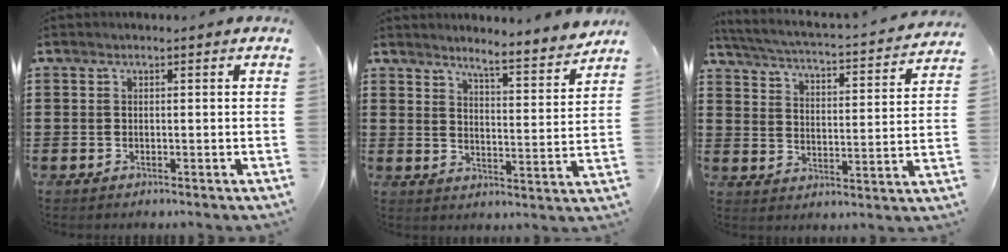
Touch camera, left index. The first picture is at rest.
{"total": 4.9, "force": [4.7, -0.8, 1.2], "torque": [-0.036, -0.041, 0.074]}
{"total": 3.1, "force": [2.8, -0.2, 1.4], "torque": [-0.046, -0.029, 0.036]}